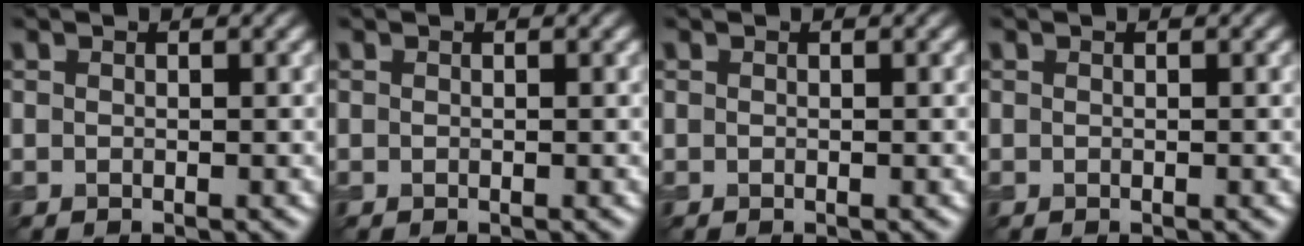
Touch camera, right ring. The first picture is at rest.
{"total": 0.0}
{"total": 0.0}
{"total": 0.0}